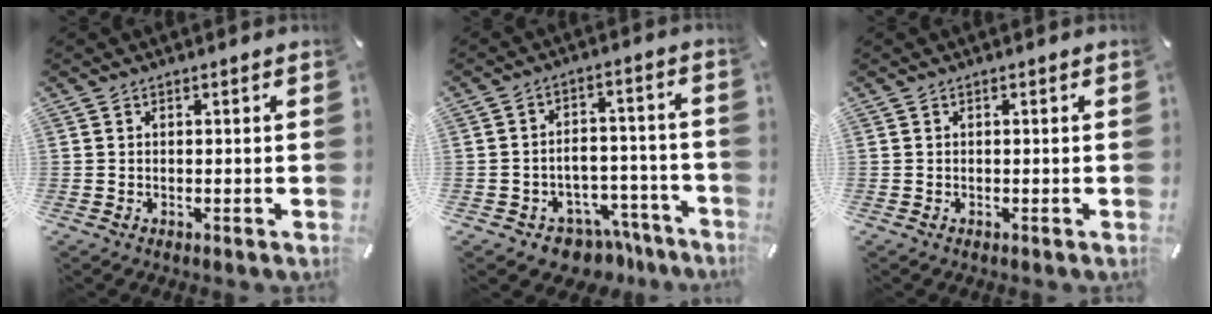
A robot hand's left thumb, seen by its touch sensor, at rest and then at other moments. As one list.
[{"total": 7.1, "force": [-4.2, 5.4, 1.7], "torque": [-0.027, 0.031, -0.068]}, {"total": 0.0}]